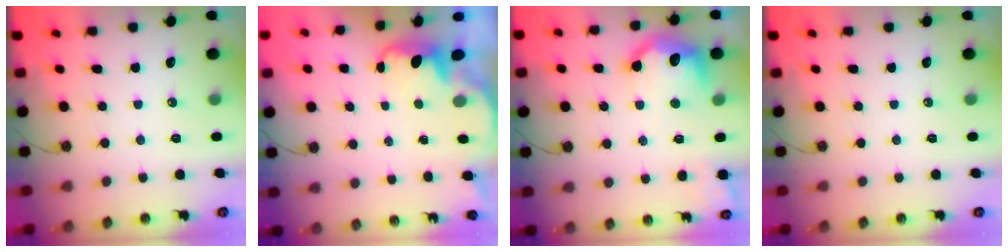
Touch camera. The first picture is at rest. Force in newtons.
{"total": 3.0, "press": 2.9, "slide": 0.7}
{"total": 12.7, "press": 12.7, "slide": 1.1}
{"total": 0.0}